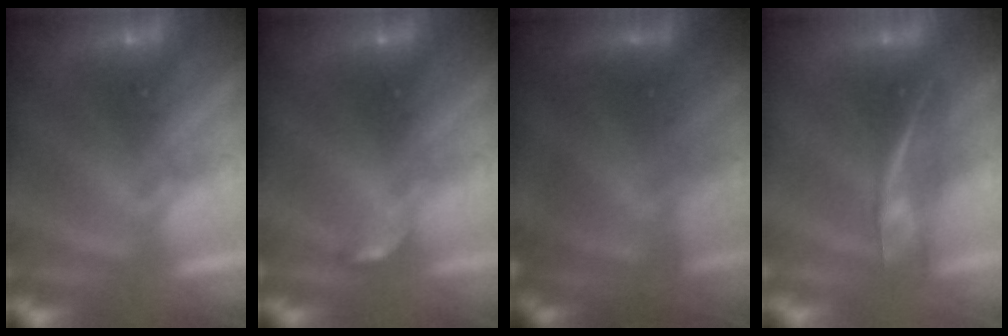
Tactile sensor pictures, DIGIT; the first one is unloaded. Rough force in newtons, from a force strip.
{"total": 2.8}
{"total": 4.6}
{"total": 2.3}